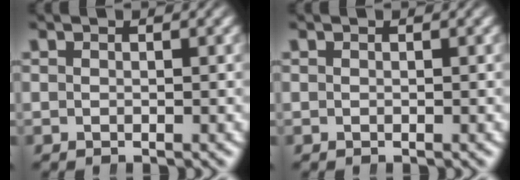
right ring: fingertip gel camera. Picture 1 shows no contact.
{"total": 0.0}